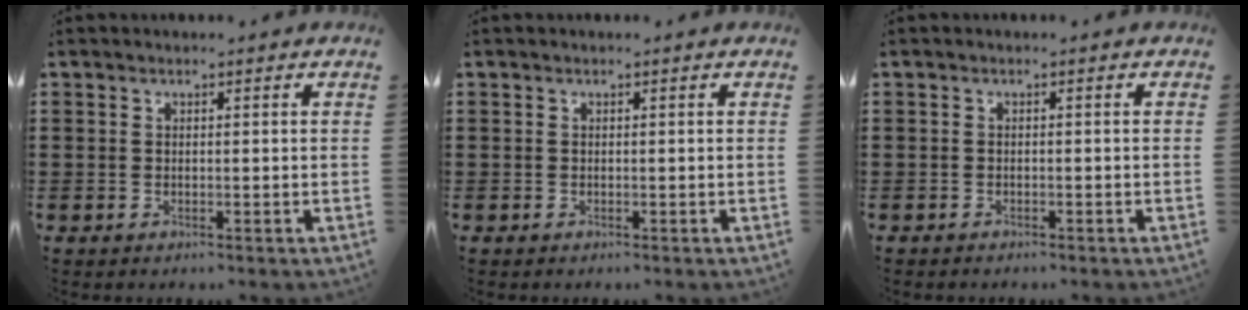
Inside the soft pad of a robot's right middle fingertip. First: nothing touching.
{"total": 0.0}
{"total": 0.7, "force": [-0.6, 0.2, 0.0], "torque": [-0.001, 0.003, -0.014]}